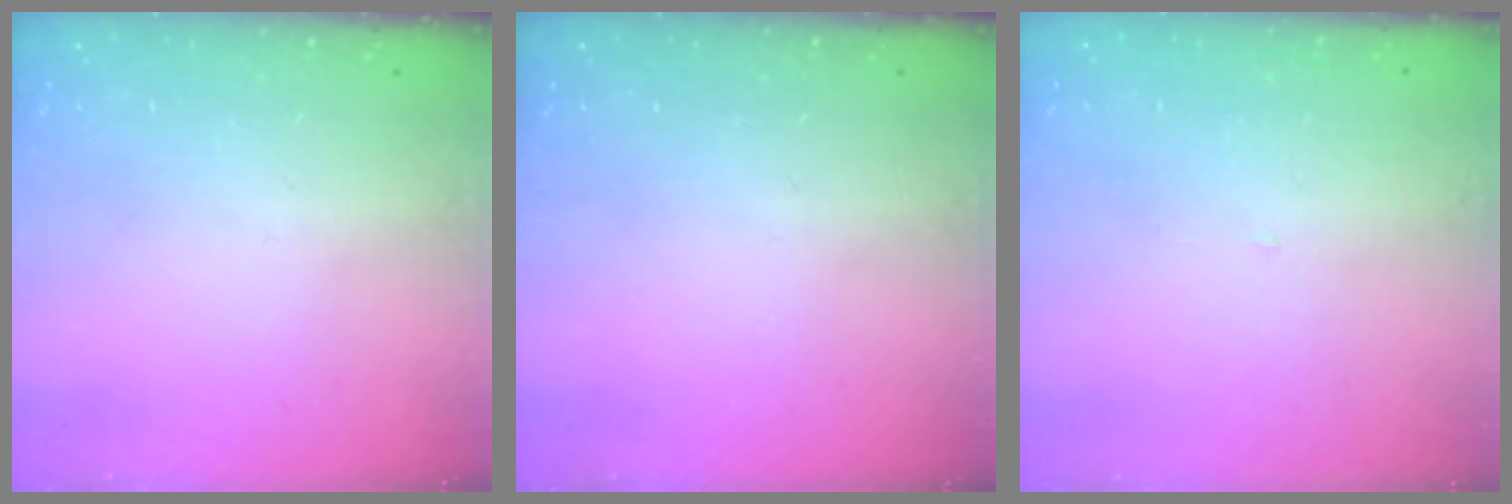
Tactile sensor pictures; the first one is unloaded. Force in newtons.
{"total": 0.0}
{"total": 2.0, "press": 2.0, "slide": 0.1}